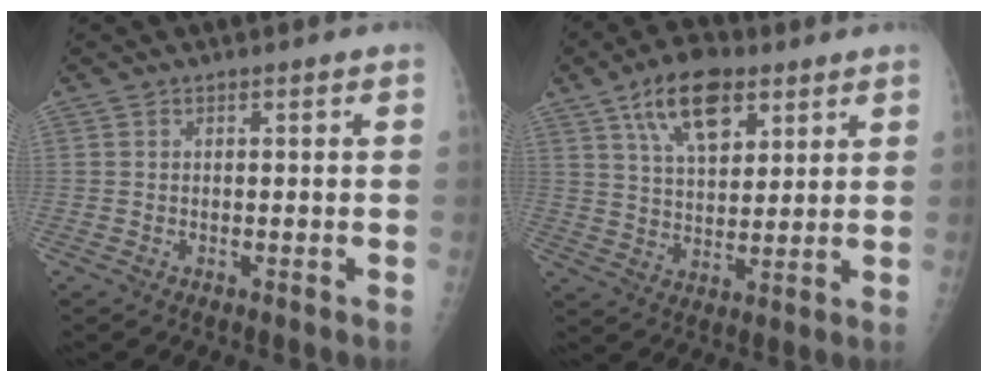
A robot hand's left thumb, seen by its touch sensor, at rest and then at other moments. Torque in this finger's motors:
{"motor_torque": [1.12, 1.19, 0.74, -0.48, 0.09]}